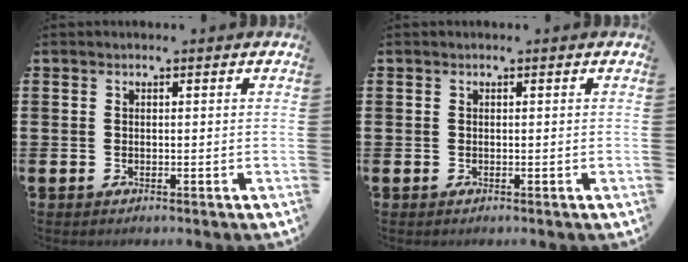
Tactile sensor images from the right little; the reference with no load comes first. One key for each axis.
{"total": 0.0}